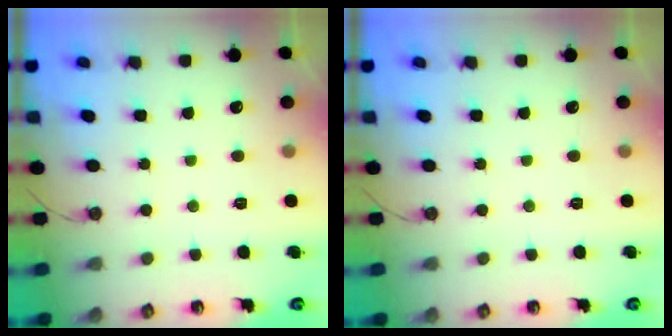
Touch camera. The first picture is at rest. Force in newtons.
{"total": 0.0}